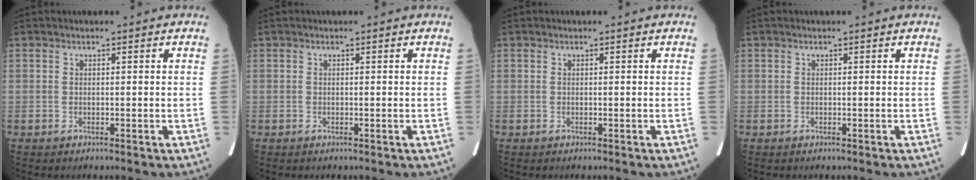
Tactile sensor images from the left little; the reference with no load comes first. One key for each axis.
{"total": 0.0}
{"total": 0.0}
{"total": 0.0}